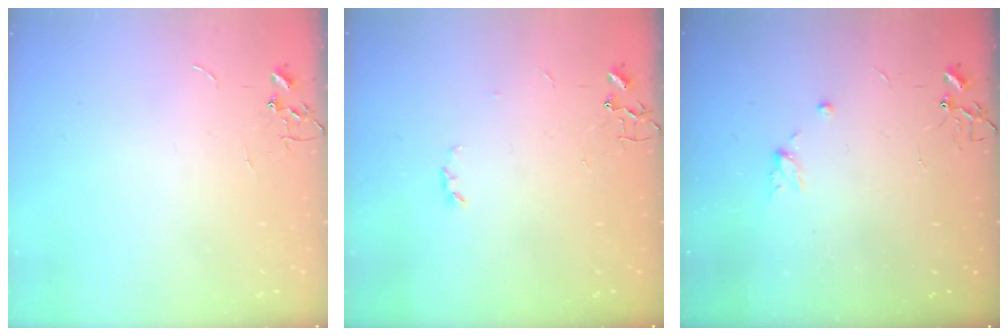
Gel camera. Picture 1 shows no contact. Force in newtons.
{"total": 2.8, "press": 2.7, "slide": 0.5}
{"total": 5.0, "press": 4.6, "slide": 1.8}